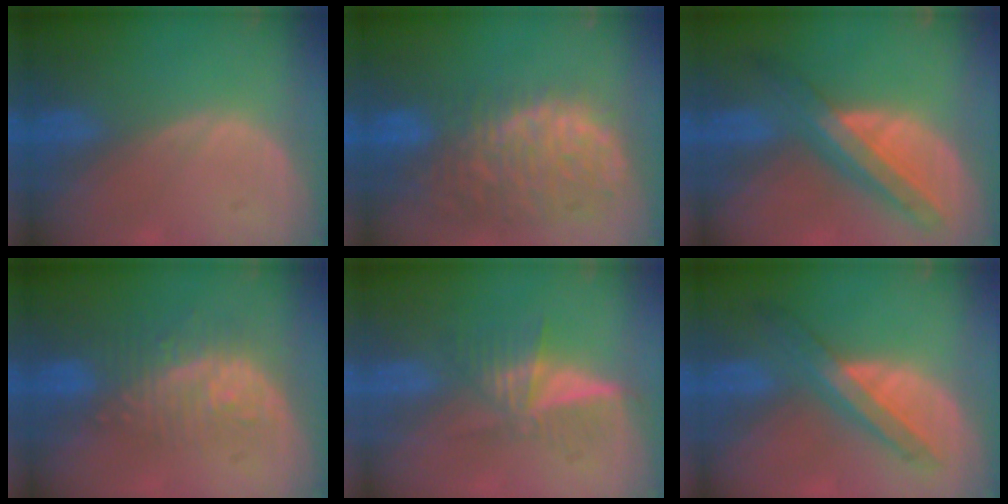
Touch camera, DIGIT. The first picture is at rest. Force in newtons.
{"total": 13.5, "press": 11.1, "slide": 7.8}
{"total": 8.6, "press": 7.4, "slide": 4.5}
{"total": 9.0, "press": 8.1, "slide": 3.9}
{"total": 6.3, "press": 5.3, "slide": 3.5}
{"total": 7.2, "press": 6.3, "slide": 3.3}